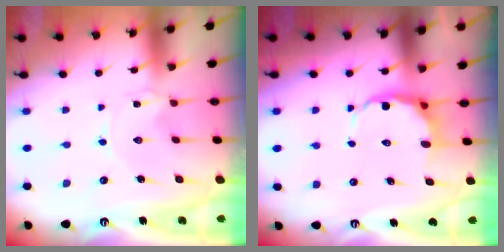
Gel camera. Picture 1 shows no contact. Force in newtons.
{"total": 7.7, "press": 7.5, "slide": 1.7}